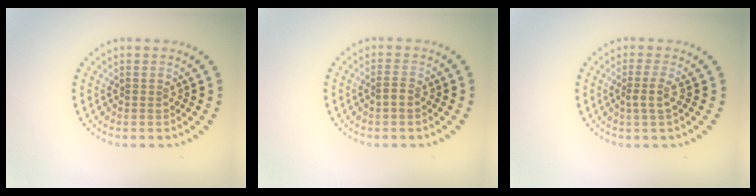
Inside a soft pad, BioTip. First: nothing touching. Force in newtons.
{"total": 1.0, "press": 0.9, "slide": 0.4}
{"total": 1.7, "press": 1.1, "slide": 1.3}